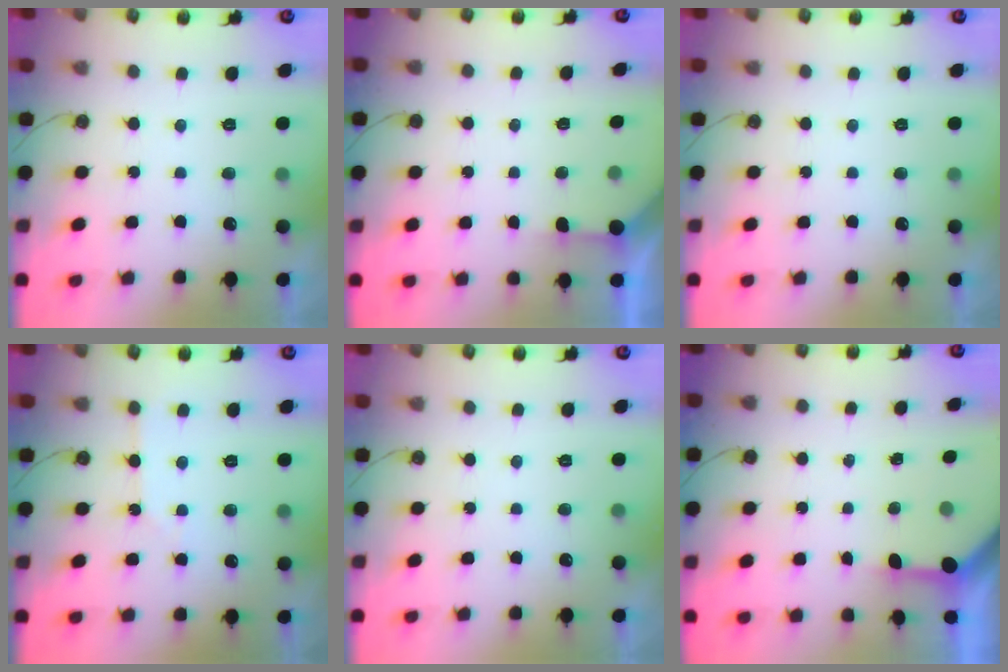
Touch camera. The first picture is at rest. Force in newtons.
{"total": 2.7, "press": 2.7, "slide": 0.4}
{"total": 0.0}
{"total": 2.6, "press": 2.6, "slide": 0.5}
{"total": 0.0}
{"total": 3.5, "press": 3.5, "slide": 0.4}